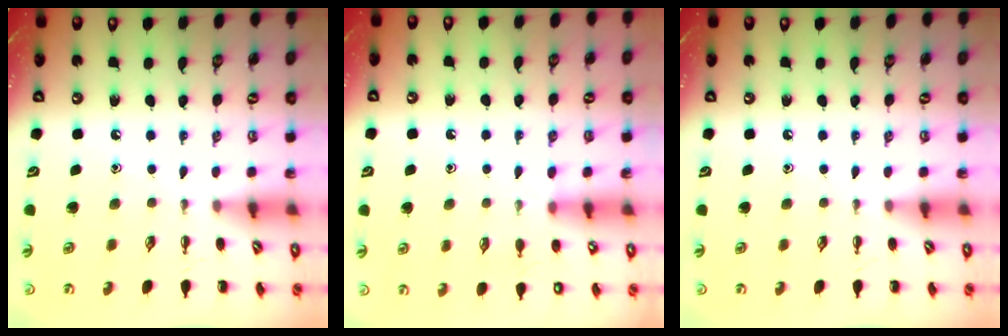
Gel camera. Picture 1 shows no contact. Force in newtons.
{"total": 7.7, "press": 7.6, "slide": 1.5}
{"total": 0.0}